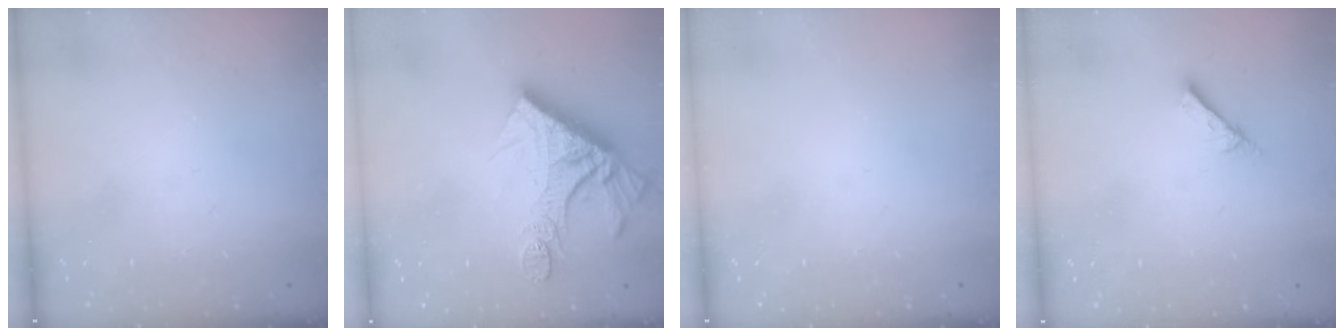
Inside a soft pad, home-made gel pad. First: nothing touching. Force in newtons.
{"total": 15.5, "press": 15.4, "slide": 1.4}
{"total": 0.0}
{"total": 2.6, "press": 2.6, "slide": 0.1}